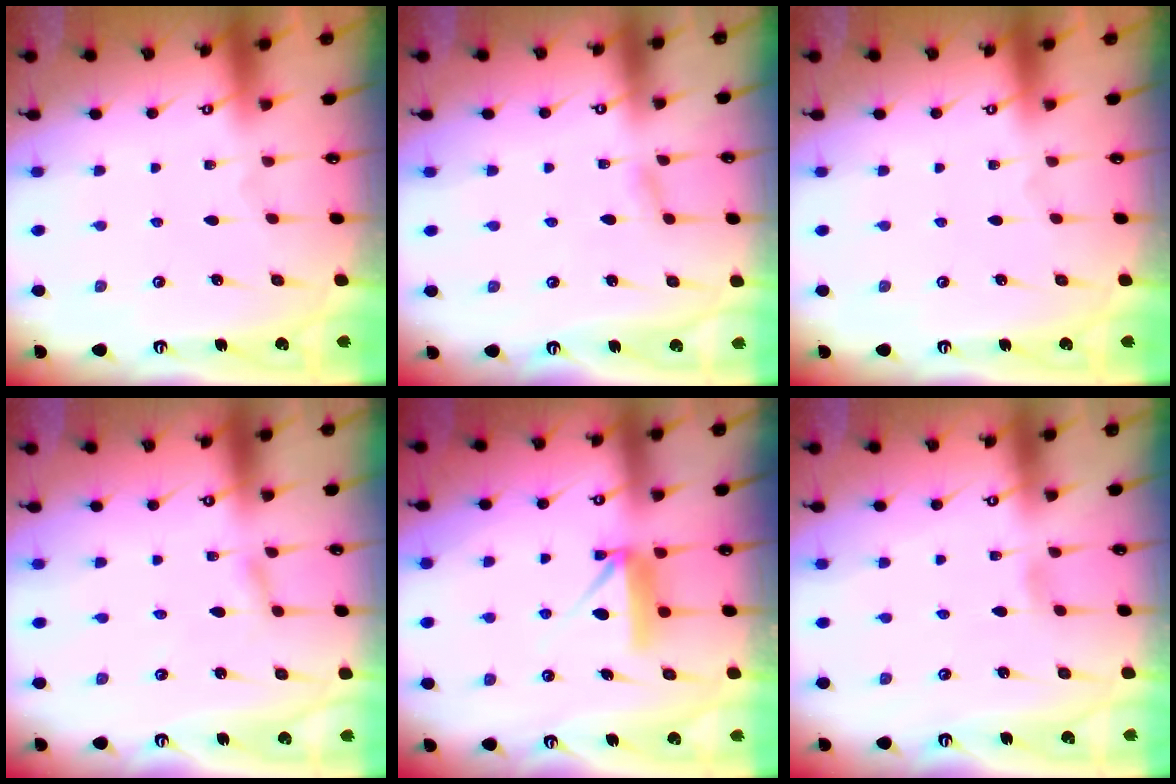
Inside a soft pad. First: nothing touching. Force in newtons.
{"total": 2.8, "press": 2.8, "slide": 0.4}
{"total": 0.0}
{"total": 1.5, "press": 1.5, "slide": 0.1}
{"total": 8.7, "press": 8.7, "slide": 0.5}
{"total": 2.9, "press": 2.8, "slide": 0.3}